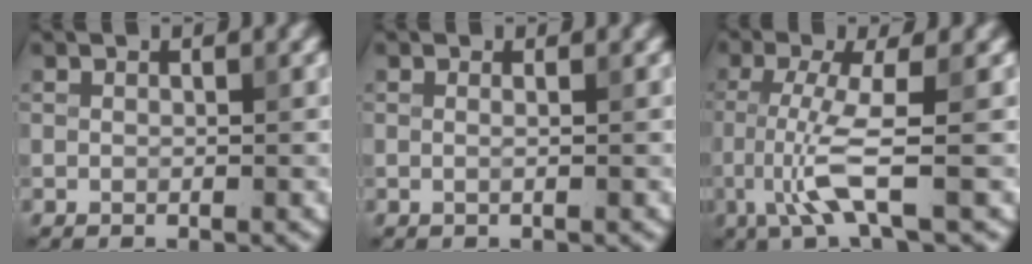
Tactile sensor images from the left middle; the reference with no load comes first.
{"total": 0.9, "force": [0.1, 0.4, 0.8], "torque": [-0.010, -0.006, -0.008]}
{"total": 4.5, "force": [-1.2, 0.5, 4.3], "torque": [-0.097, -0.002, -0.029]}